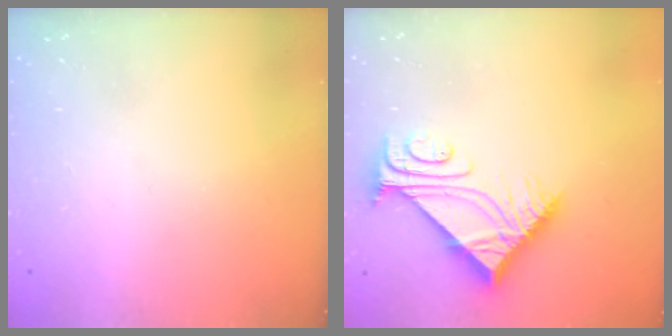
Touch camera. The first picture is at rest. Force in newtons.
{"total": 9.0, "press": 8.9, "slide": 1.0}